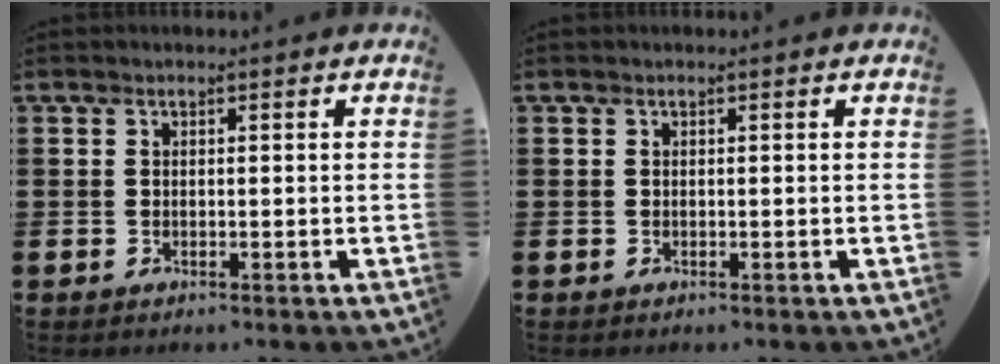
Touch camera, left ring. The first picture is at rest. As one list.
[{"total": 0.0}]